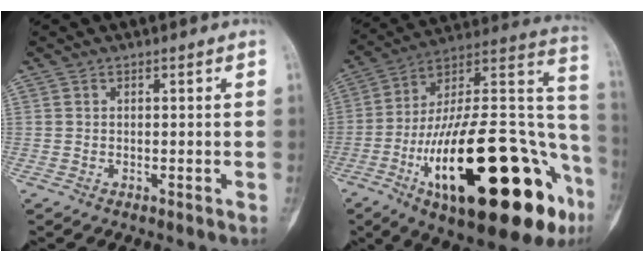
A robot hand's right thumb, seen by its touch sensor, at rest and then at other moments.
{"total": 39.4, "force": [-15.0, 14.1, 33.6], "torque": [-0.448, 0.053, -0.229]}